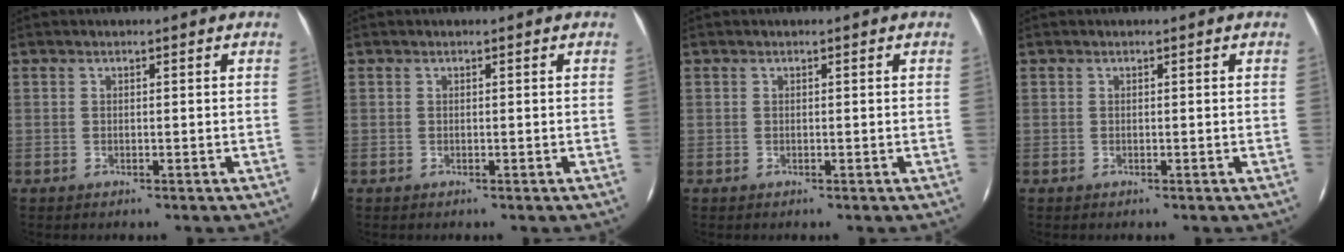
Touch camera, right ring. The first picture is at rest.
{"total": 0.0}
{"total": 0.0}
{"total": 0.0}